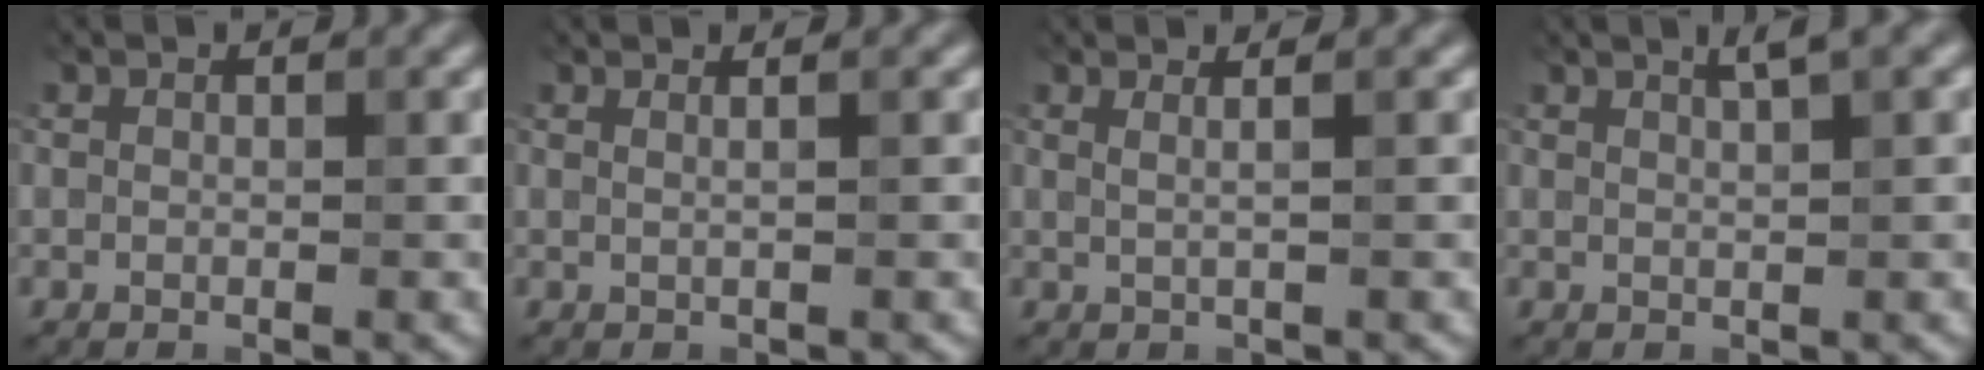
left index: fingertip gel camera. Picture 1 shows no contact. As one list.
[{"total": 2.3, "force": [1.1, 1.3, 1.6], "torque": [0.000, 0.014, -0.016]}, {"total": 2.3, "force": [1.0, 1.0, 1.8], "torque": [-0.011, 0.006, -0.014]}, {"total": 1.6, "force": [1.1, 0.0, 1.2], "torque": [-0.012, 0.007, 0.021]}]